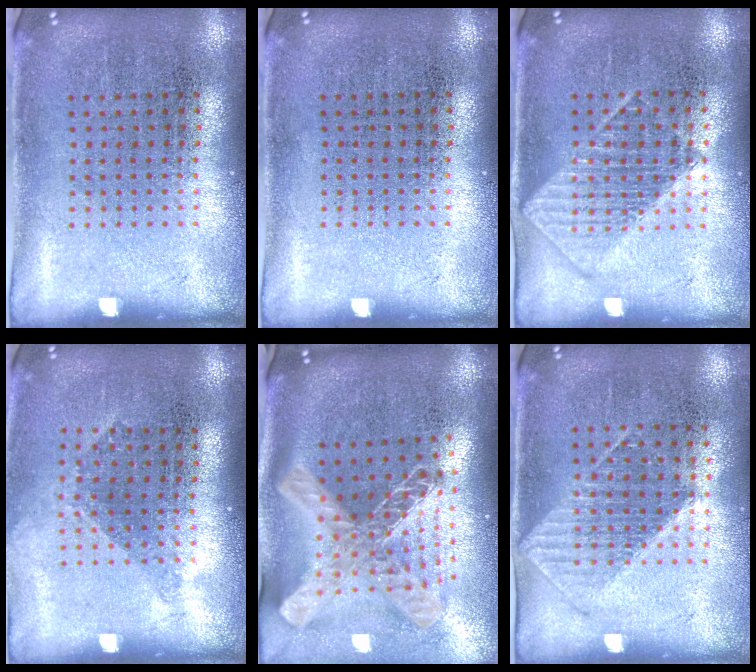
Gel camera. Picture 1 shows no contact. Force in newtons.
{"total": 0.0}
{"total": 1.2, "press": 1.2, "slide": 0.2}
{"total": 1.1, "press": 0.9, "slide": 0.7}
{"total": 2.9, "press": 2.1, "slide": 2.0}
{"total": 0.9, "press": 0.9, "slide": 0.3}